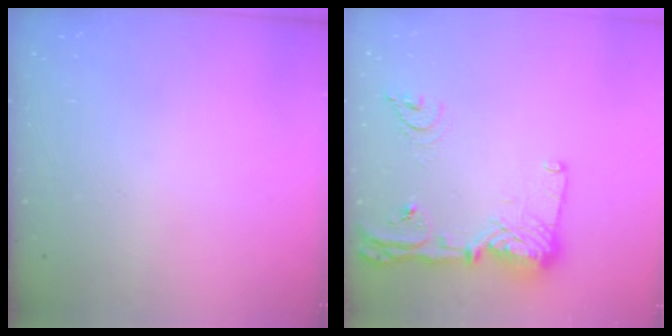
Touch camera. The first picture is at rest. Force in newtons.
{"total": 16.7, "press": 16.6, "slide": 1.9}